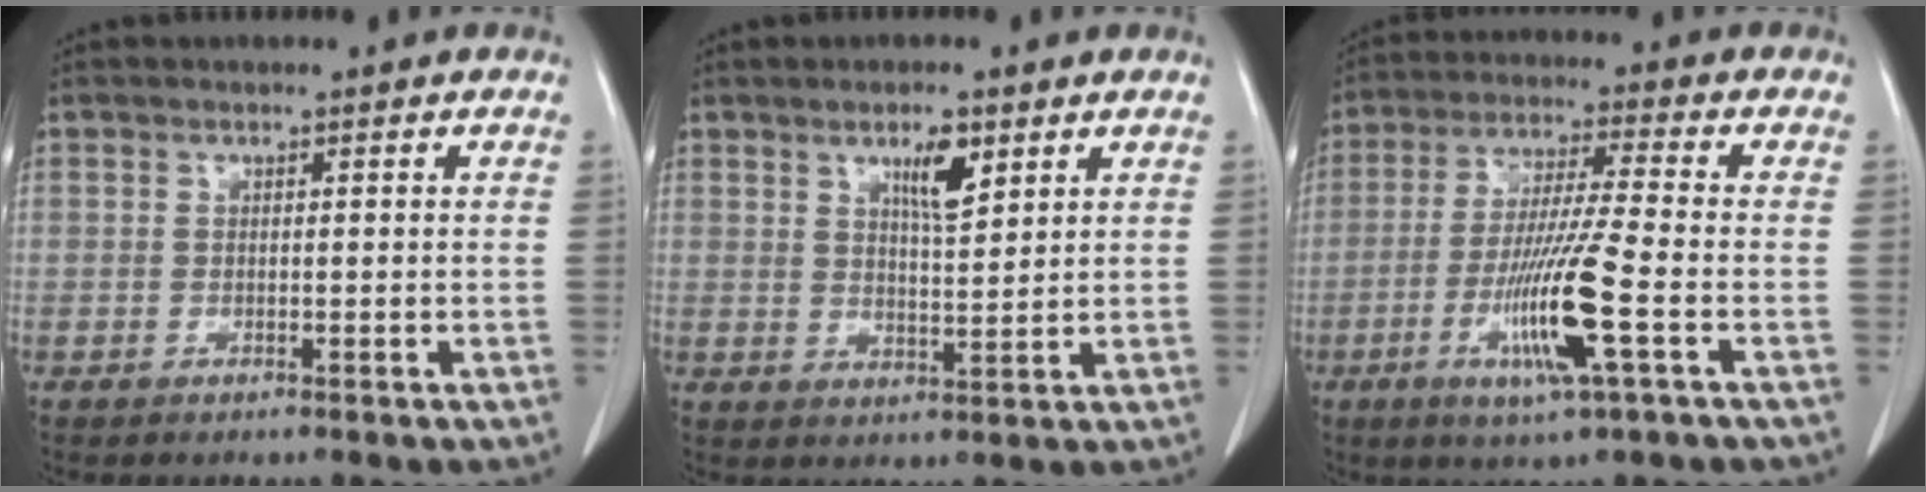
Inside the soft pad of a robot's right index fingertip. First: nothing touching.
{"total": 5.1, "force": [2.8, 1.1, 4.1], "torque": [-0.074, -0.002, 0.050]}
{"total": 12.2, "force": [-4.0, -0.3, 11.5], "torque": [-0.227, -0.019, -0.078]}